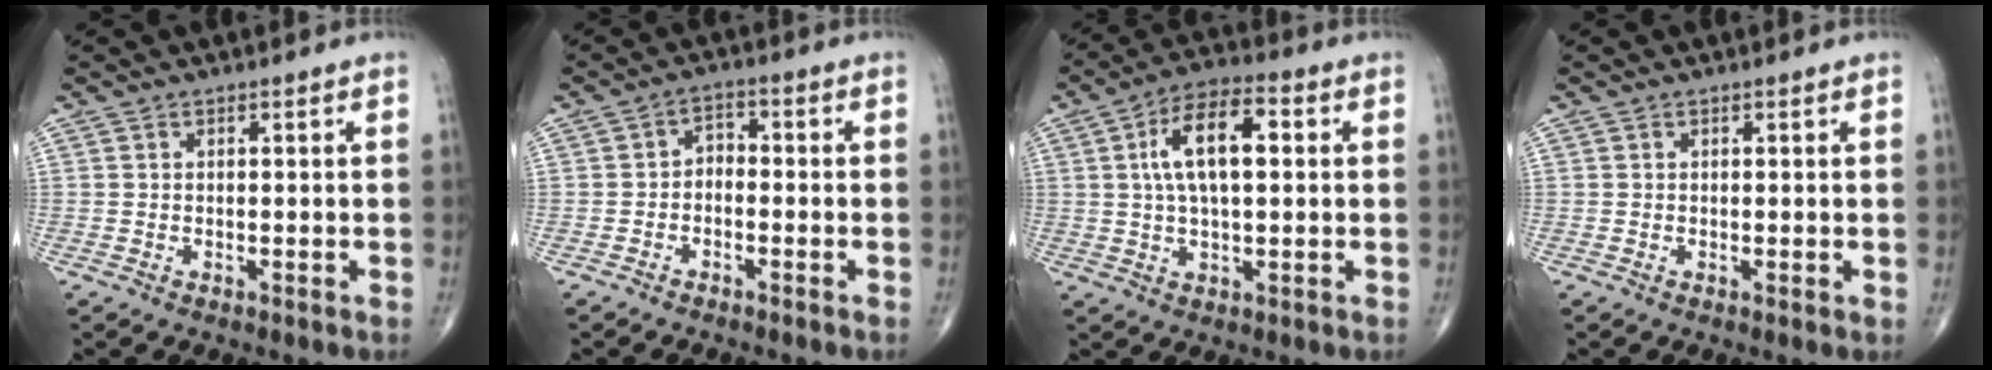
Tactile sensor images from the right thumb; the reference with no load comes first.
{"total": 2.8, "force": [-1.1, 1.9, 1.7], "torque": [-0.013, 0.024, -0.031]}
{"total": 12.0, "force": [2.2, 5.5, 10.5], "torque": [-0.180, 0.019, 0.033]}
{"total": 0.6, "force": [0.2, 0.2, 0.5], "torque": [-0.010, -0.003, 0.002]}